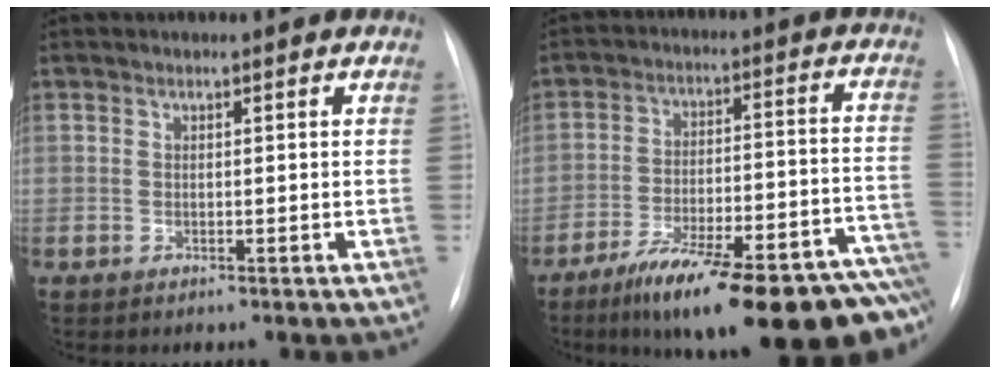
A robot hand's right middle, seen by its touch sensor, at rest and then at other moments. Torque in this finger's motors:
{"motor_torque": [1.13, -1.01, 0.71, 0.16]}